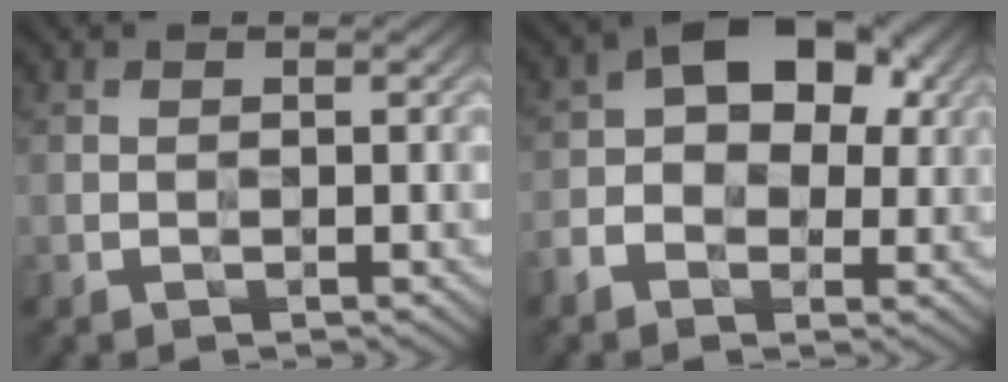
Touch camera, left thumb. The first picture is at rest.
{"total": 9.7, "force": [0.3, 6.4, 7.2], "torque": [-0.112, 0.014, -0.009]}